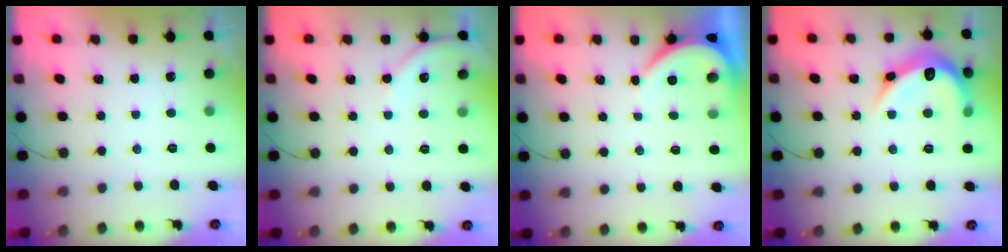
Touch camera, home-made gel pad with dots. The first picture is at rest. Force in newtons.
{"total": 3.3, "press": 3.3, "slide": 0.5}
{"total": 3.9, "press": 3.9, "slide": 0.6}
{"total": 14.4, "press": 14.3, "slide": 0.9}